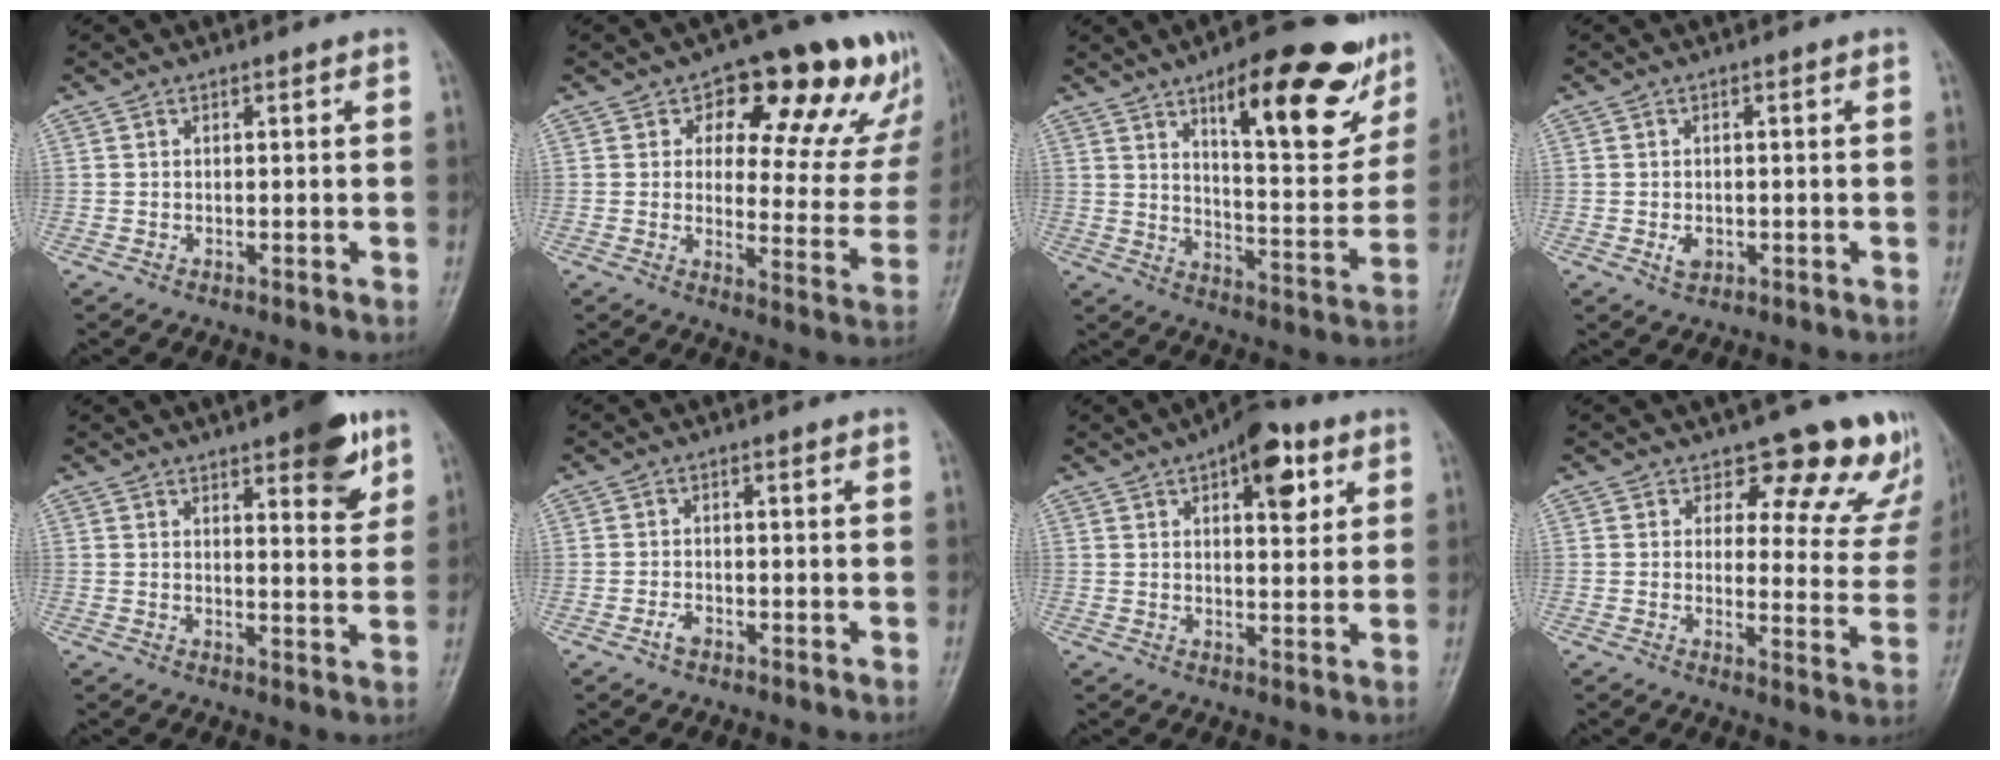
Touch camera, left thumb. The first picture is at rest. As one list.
[{"total": 19.0, "force": [10.8, 9.7, 12.4], "torque": [-0.088, -0.038, 0.131]}, {"total": 21.1, "force": [11.9, 7.2, 15.8], "torque": [-0.175, -0.055, 0.178]}, {"total": 2.5, "force": [-0.8, 1.8, 1.7], "torque": [-0.023, 0.002, -0.009]}, {"total": 9.2, "force": [5.3, 3.0, 7.0], "torque": [-0.071, -0.026, 0.067]}, {"total": 1.9, "force": [-1.2, 1.0, 1.1], "torque": [-0.022, 0.008, -0.024]}, {"total": 10.0, "force": [4.5, 4.5, 7.7], "torque": [-0.077, -0.012, 0.058]}, {"total": 14.1, "force": [11.5, 6.5, 5.0], "torque": [0.008, -0.078, 0.109]}]